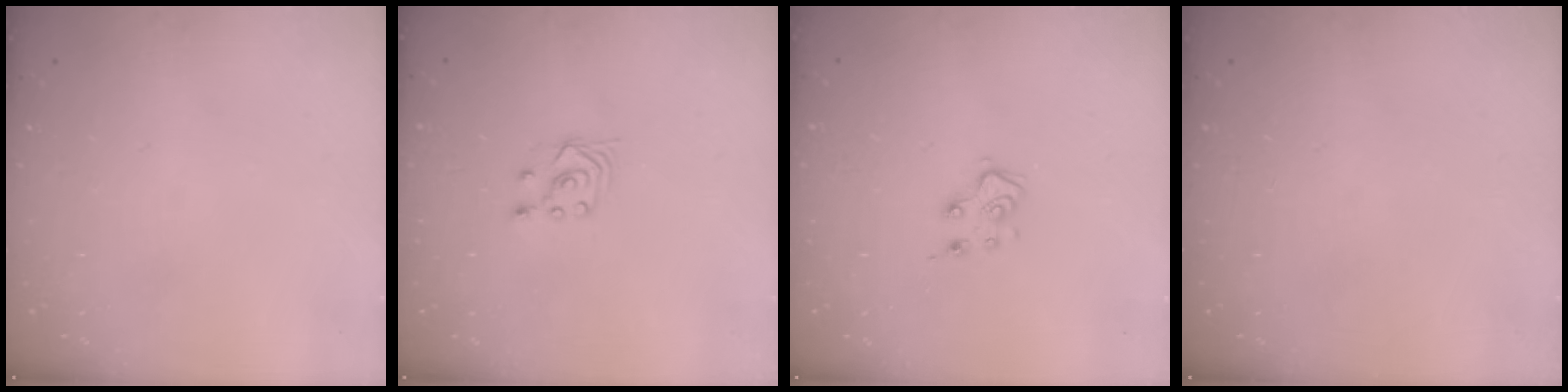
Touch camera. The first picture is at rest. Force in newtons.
{"total": 2.8, "press": 2.4, "slide": 1.4}
{"total": 6.2, "press": 6.1, "slide": 0.8}
{"total": 0.0}